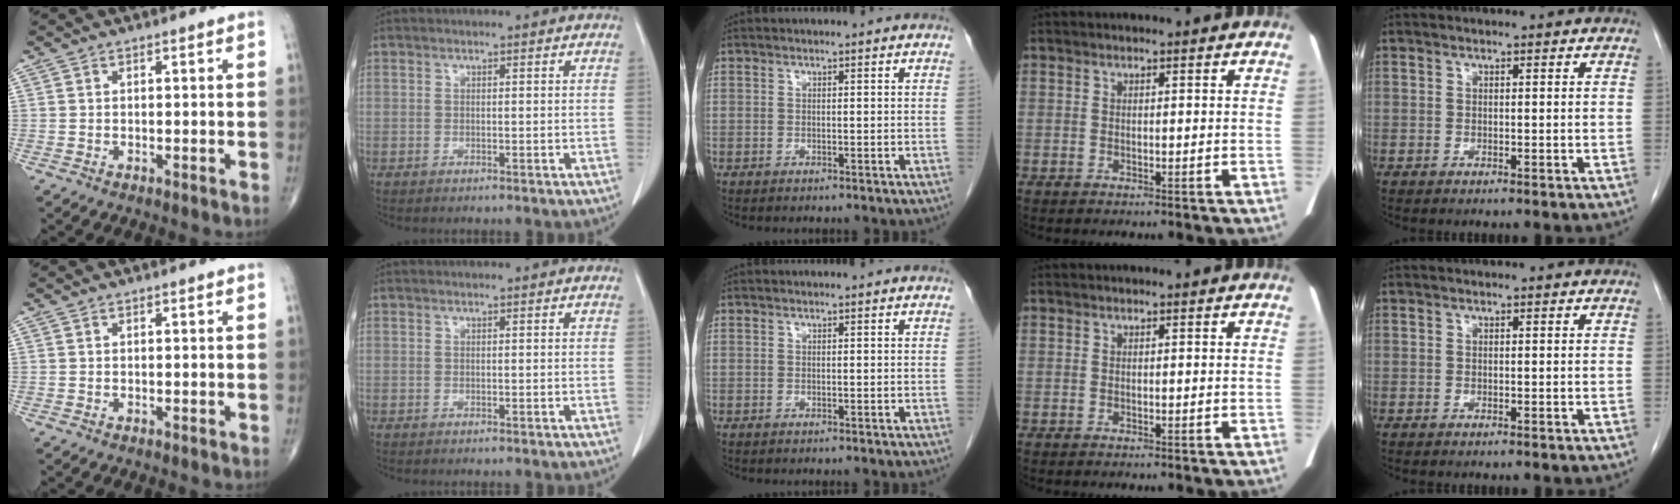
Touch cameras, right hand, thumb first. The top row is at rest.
{}